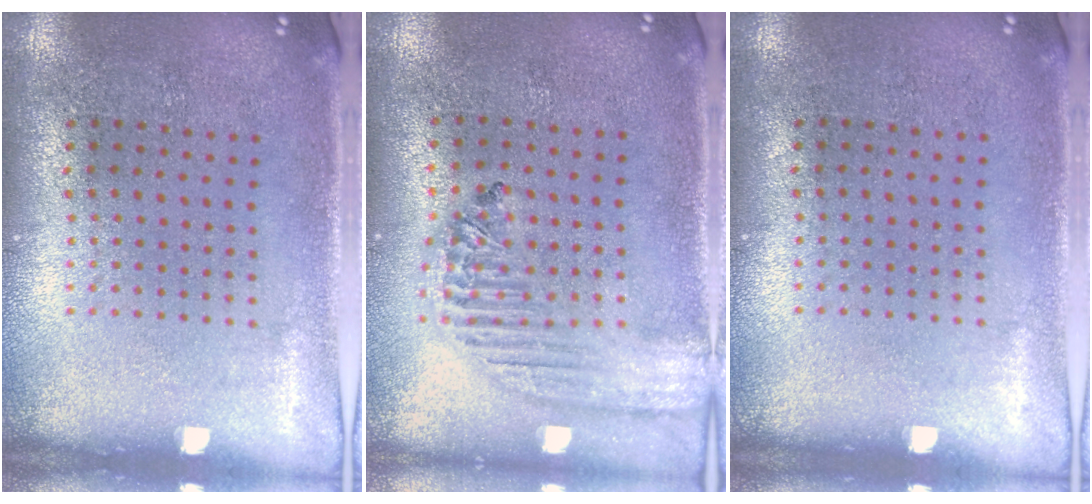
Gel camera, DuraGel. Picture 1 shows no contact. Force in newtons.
{"total": 1.9, "press": 1.7, "slide": 0.7}
{"total": 0.0}